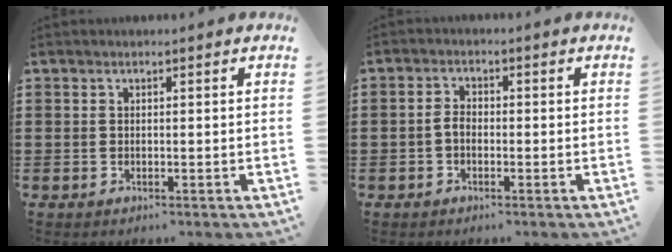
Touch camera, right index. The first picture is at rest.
{"total": 2.1, "force": [-0.7, 1.3, 1.6], "torque": [-0.039, 0.001, -0.016]}